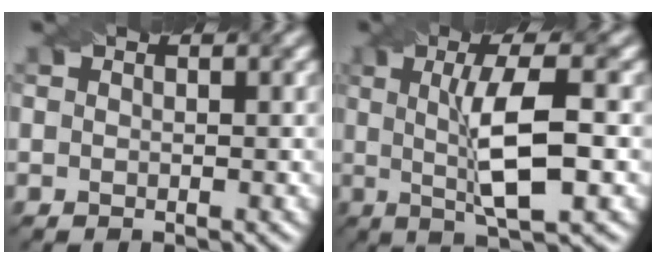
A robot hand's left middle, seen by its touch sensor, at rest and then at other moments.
{"total": 7.6, "force": [0.2, 1.7, 7.4], "torque": [-0.122, 0.005, 0.006]}